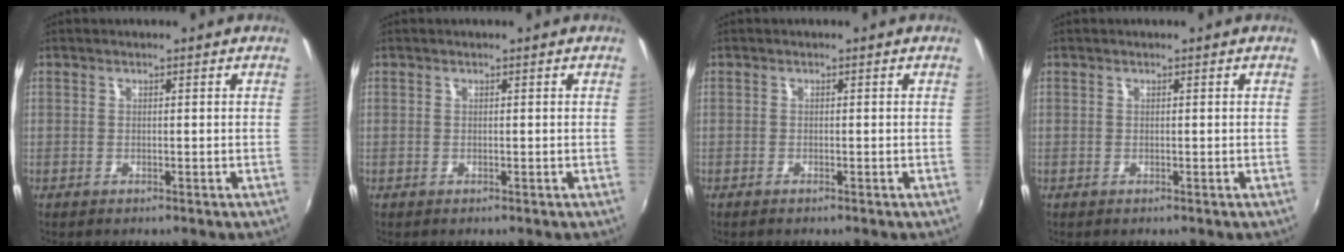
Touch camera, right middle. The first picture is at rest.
{"total": 0.0}
{"total": 0.6, "force": [-0.6, 0.0, 0.3], "torque": [-0.004, -0.003, -0.013]}
{"total": 0.0}